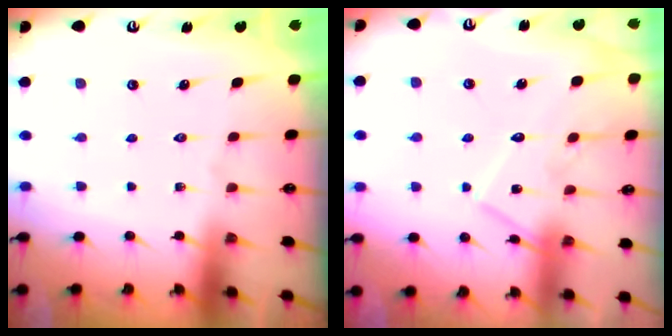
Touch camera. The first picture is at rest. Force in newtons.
{"total": 12.4, "press": 12.4, "slide": 0.3}